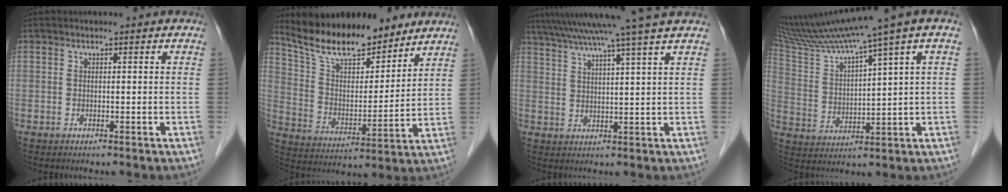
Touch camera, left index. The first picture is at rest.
{"total": 15.0, "force": [12.8, 4.3, 6.6], "torque": [-0.106, -0.002, 0.228]}
{"total": 14.6, "force": [12.1, -2.2, 7.9], "torque": [-0.135, 0.004, 0.173]}
{"total": 14.9, "force": [11.1, -1.5, 9.7], "torque": [-0.176, 0.019, 0.200]}